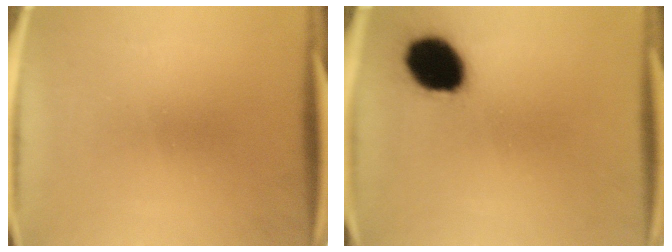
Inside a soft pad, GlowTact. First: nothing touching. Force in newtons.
{"total": 14.2}